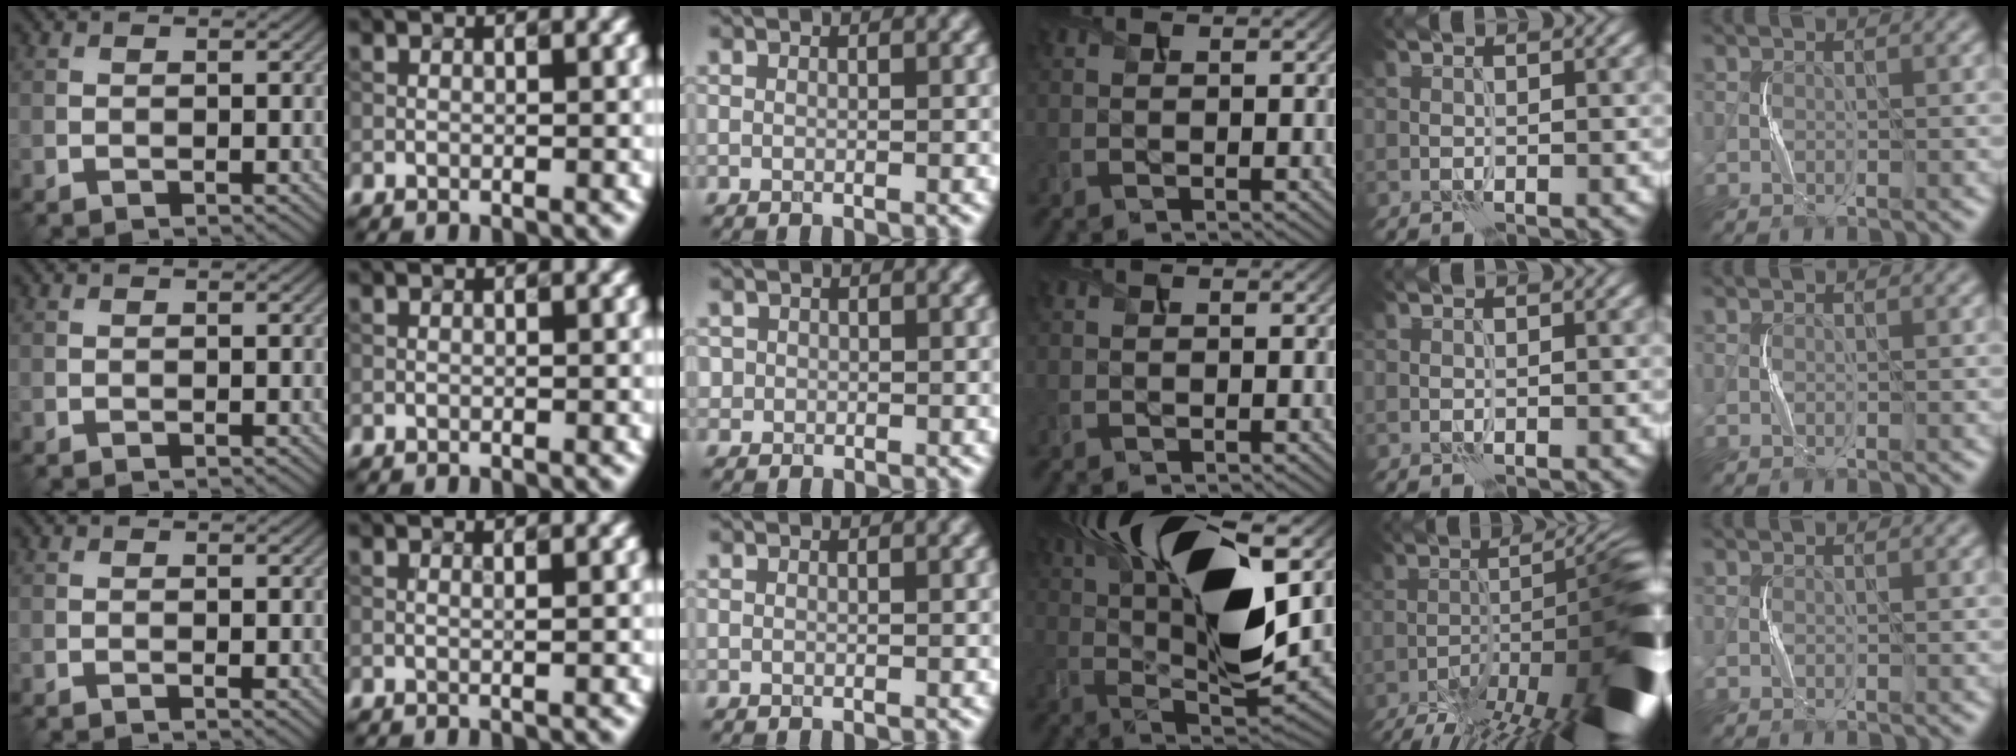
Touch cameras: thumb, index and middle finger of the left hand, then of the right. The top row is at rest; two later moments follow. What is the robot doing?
{"motion": "squeeze", "object": "paper clamp"}